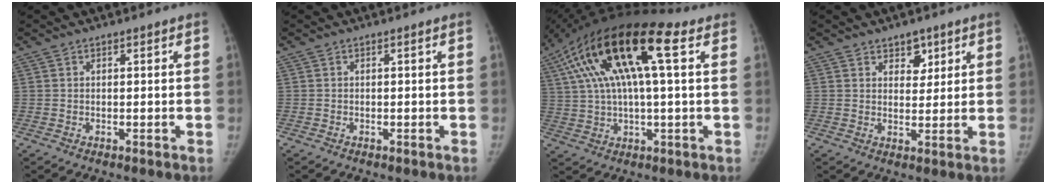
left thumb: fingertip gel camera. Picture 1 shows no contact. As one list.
[{"total": 0.0}, {"total": 21.1, "force": [6.9, 6.8, 18.7], "torque": [-0.377, 0.032, 0.113]}, {"total": 4.1, "force": [2.5, 2.7, 1.8], "torque": [0.005, -0.015, 0.039]}]